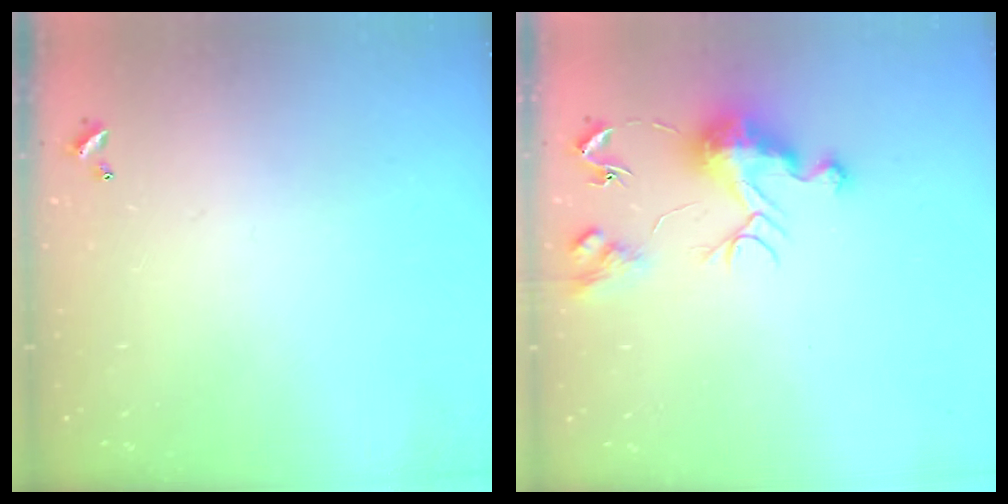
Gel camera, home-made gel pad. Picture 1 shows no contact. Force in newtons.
{"total": 10.1, "press": 10.0, "slide": 0.8}